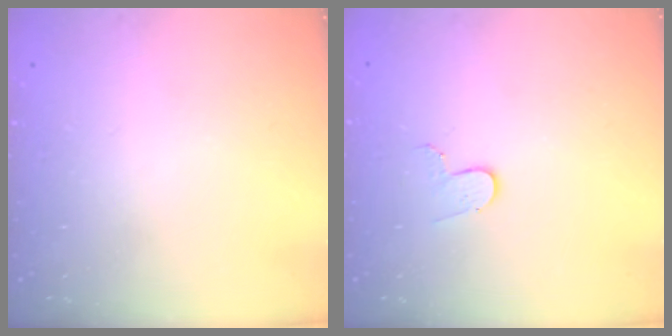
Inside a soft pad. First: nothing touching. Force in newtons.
{"total": 3.3, "press": 3.3, "slide": 0.3}